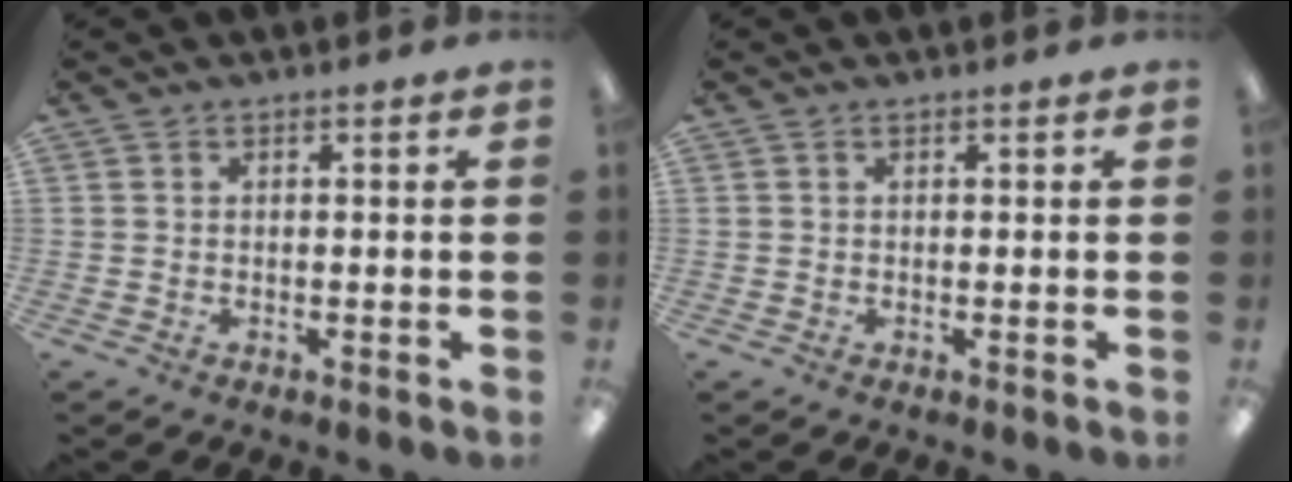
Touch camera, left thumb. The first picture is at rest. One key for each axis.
{"total": 0.0}